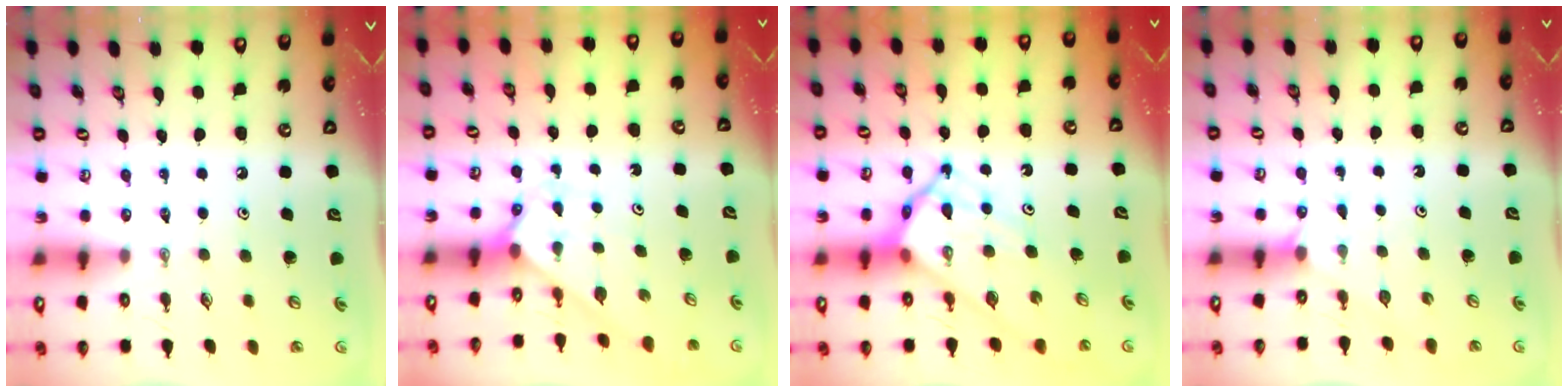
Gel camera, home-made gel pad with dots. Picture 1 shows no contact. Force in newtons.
{"total": 2.4, "press": 2.4, "slide": 0.2}
{"total": 10.4, "press": 10.4, "slide": 0.7}
{"total": 1.9, "press": 1.9, "slide": 0.3}